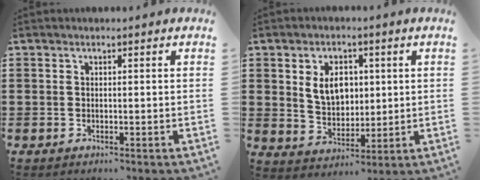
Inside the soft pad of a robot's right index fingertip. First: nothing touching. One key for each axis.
{"total": 6.3, "fx": 1.5, "fy": 4.6, "fz": 4.1, "tx": -0.080, "ty": 0.008, "tz": 0.022}